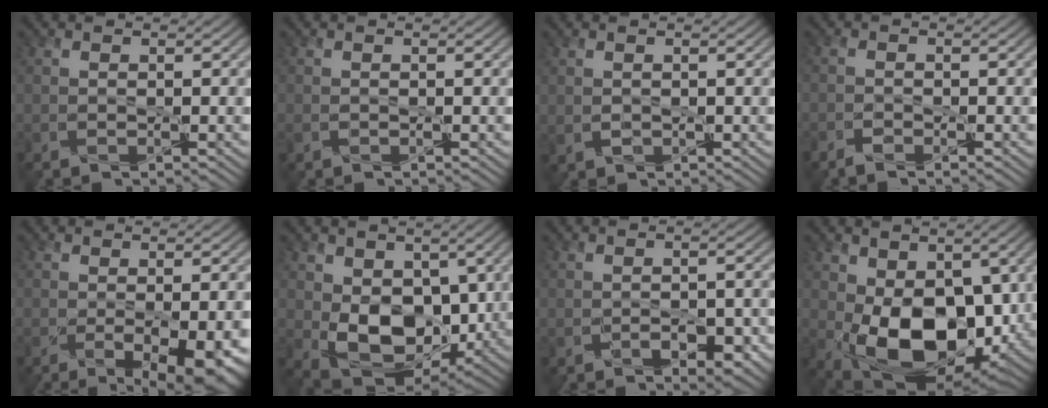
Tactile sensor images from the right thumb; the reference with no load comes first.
{"total": 0.8, "force": [-0.3, 0.7, 0.4], "torque": [-0.011, -0.006, -0.008]}
{"total": 1.0, "force": [0.3, 0.8, 0.5], "torque": [-0.016, -0.004, 0.013]}
{"total": 1.3, "force": [-1.2, 0.3, 0.4], "torque": [-0.010, -0.001, -0.029]}
{"total": 6.9, "force": [-2.1, 2.6, 6.1], "torque": [-0.097, -0.031, -0.007]}
{"total": 10.1, "force": [0.3, 7.2, 7.1], "torque": [-0.141, -0.027, 0.007]}
{"total": 3.8, "force": [-1.5, 2.1, 2.8], "torque": [-0.044, -0.007, -0.018]}
{"total": 13.6, "force": [-0.9, 8.7, 10.3], "torque": [-0.191, -0.036, -0.008]}